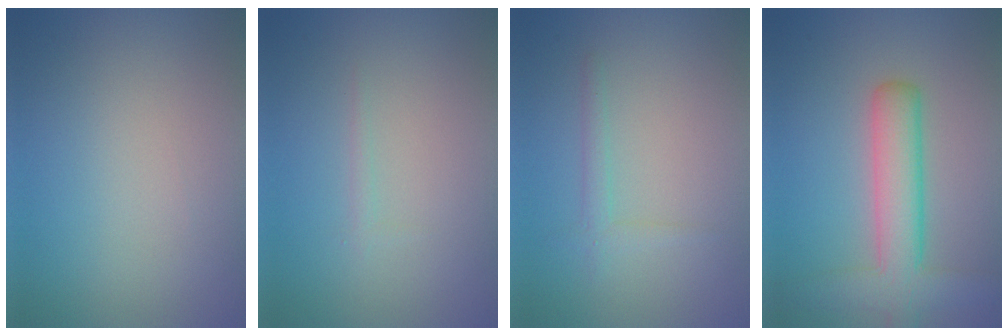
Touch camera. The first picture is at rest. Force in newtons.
{"total": 0.6, "press": 0.5, "slide": 0.1}
{"total": 1.3, "press": 1.3, "slide": 0.1}
{"total": 5.8, "press": 5.8, "slide": 0.3}